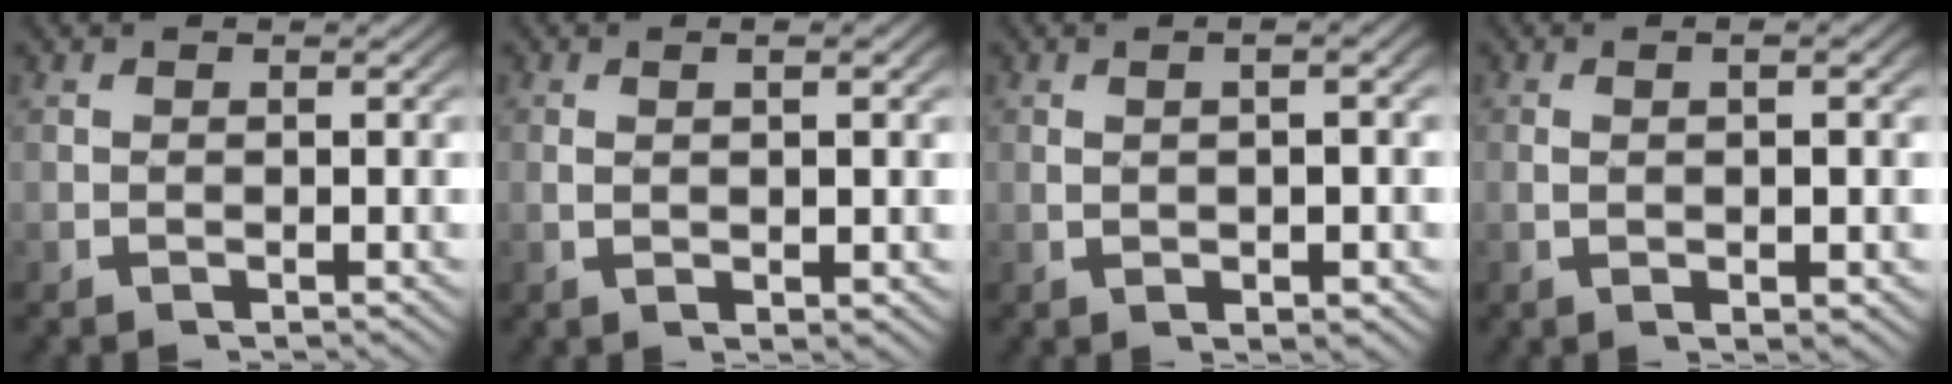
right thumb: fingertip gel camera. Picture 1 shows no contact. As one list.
[{"total": 2.7, "force": [0.5, 0.3, 2.7], "torque": [-0.051, -0.002, 0.014]}, {"total": 3.5, "force": [0.3, 0.8, 3.4], "torque": [-0.052, 0.006, 0.010]}, {"total": 3.4, "force": [0.3, 0.5, 3.4], "torque": [-0.060, 0.002, 0.010]}]